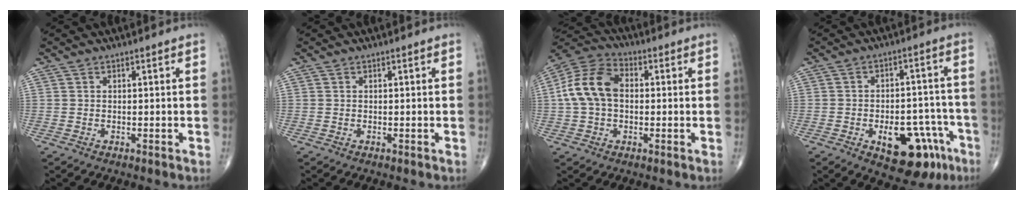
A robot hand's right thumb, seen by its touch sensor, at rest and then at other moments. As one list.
[{"total": 0.0}, {"total": 11.9, "force": [0.6, 8.1, 8.7], "torque": [-0.170, 0.032, 0.000]}, {"total": 14.7, "force": [-7.1, 7.7, 10.4], "torque": [-0.105, 0.045, -0.087]}]